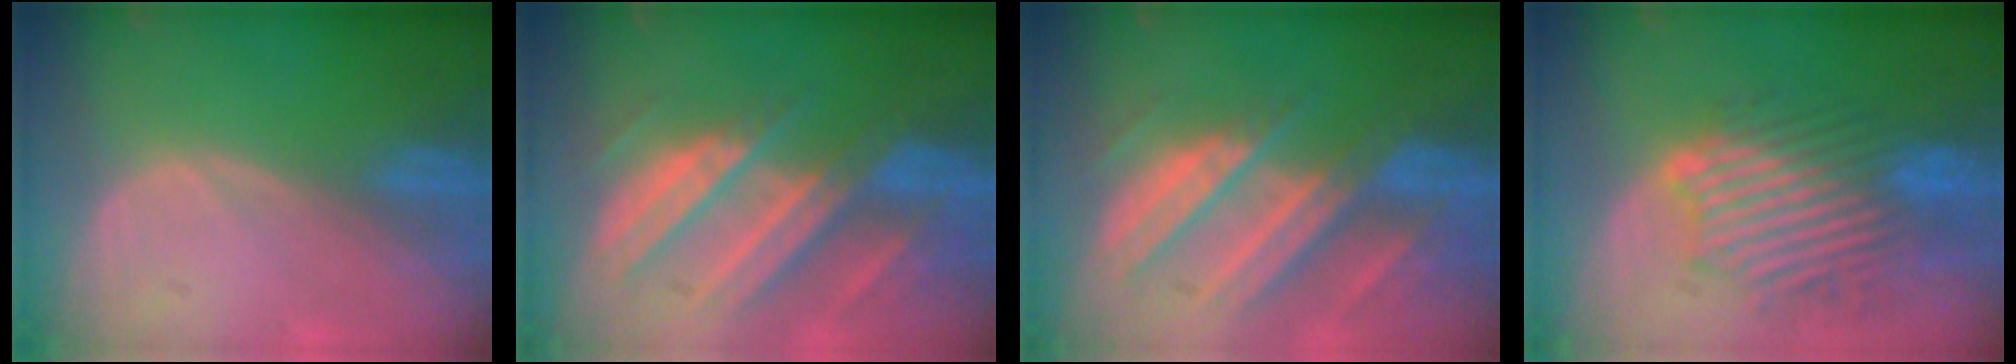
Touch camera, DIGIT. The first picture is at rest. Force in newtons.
{"total": 10.4, "press": 9.2, "slide": 4.9}
{"total": 10.4, "press": 9.2, "slide": 4.9}
{"total": 10.5, "press": 10.0, "slide": 3.2}